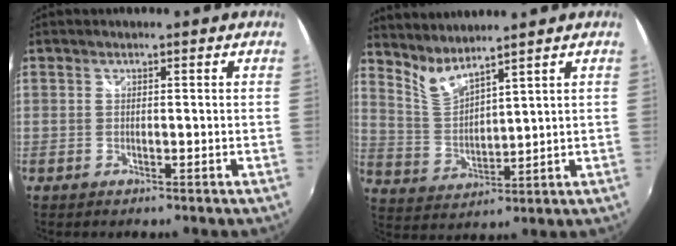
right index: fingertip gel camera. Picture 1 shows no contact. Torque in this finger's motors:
{"motor_torque": [-0.17, 0.33, -0.02, 0.00]}